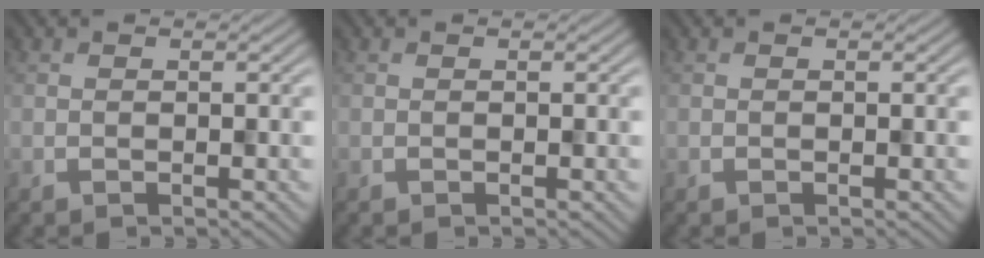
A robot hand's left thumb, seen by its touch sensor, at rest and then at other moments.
{"total": 0.0}
{"total": 0.0}